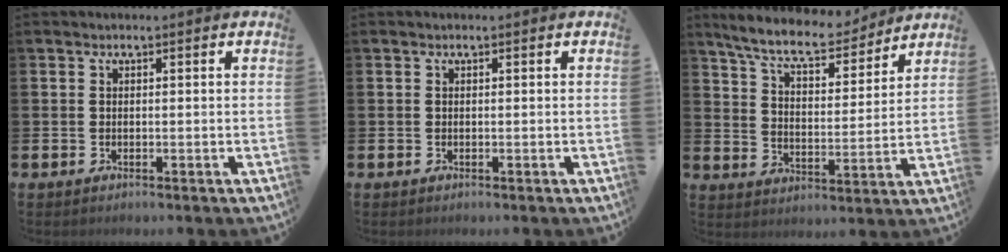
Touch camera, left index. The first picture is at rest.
{"total": 0.0}
{"total": 8.8, "force": [8.1, 1.6, 2.9], "torque": [-0.086, -0.048, 0.143]}